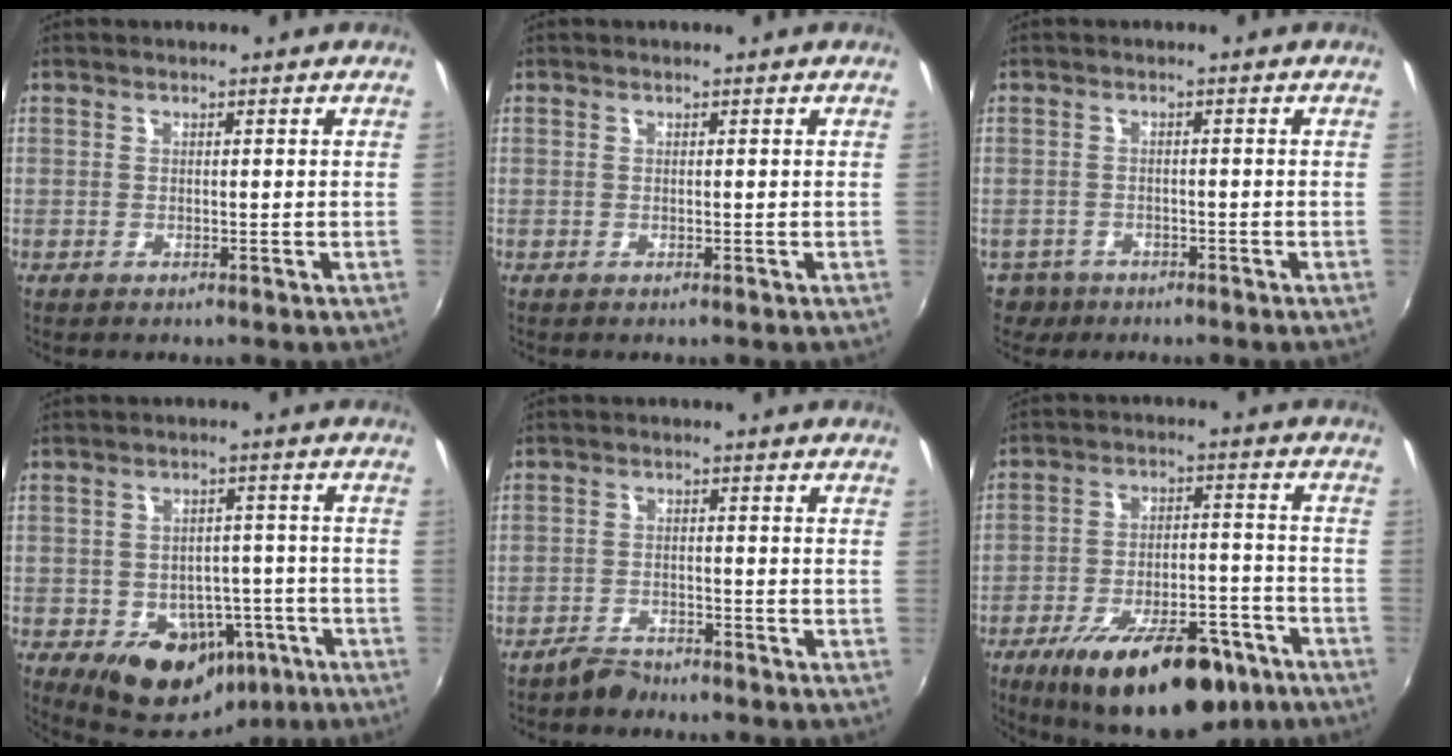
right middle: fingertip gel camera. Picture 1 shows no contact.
{"total": 0.0}
{"total": 4.5, "force": [-2.8, 3.3, 1.0], "torque": [-0.036, -0.003, -0.043]}
{"total": 12.2, "force": [-5.8, 9.2, 5.4], "torque": [-0.094, 0.028, -0.051]}
{"total": 3.3, "force": [-3.1, 1.0, 0.6], "torque": [-0.023, 0.003, -0.054]}
{"total": 21.1, "force": [-13.8, 7.9, 13.9], "torque": [-0.226, -0.012, -0.193]}